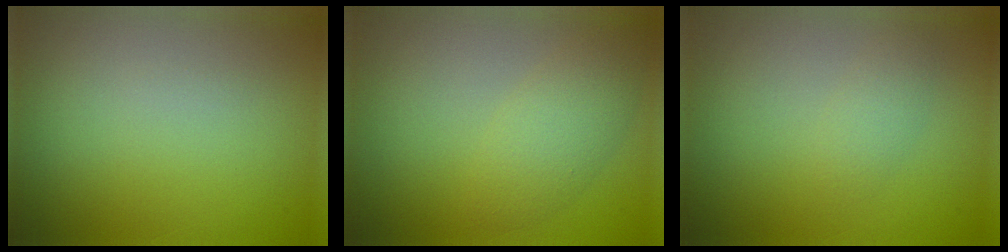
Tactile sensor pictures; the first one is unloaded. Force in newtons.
{"total": 3.1, "press": 3.1, "slide": 0.1}
{"total": 1.3, "press": 1.3, "slide": 0.0}